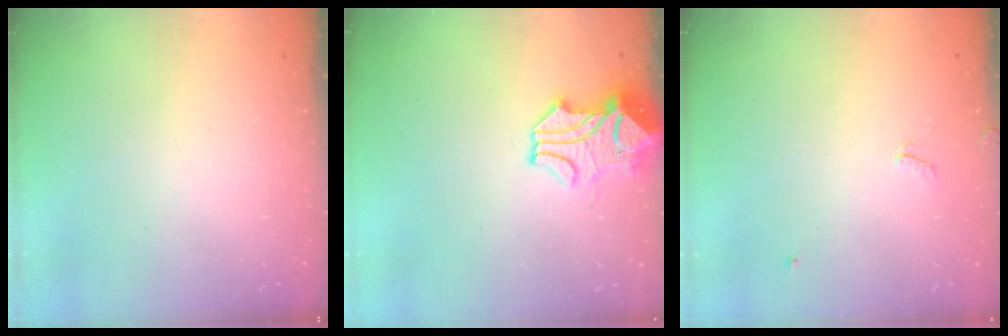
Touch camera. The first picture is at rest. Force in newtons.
{"total": 2.8, "press": 2.5, "slide": 1.1}
{"total": 2.1, "press": 2.0, "slide": 0.4}